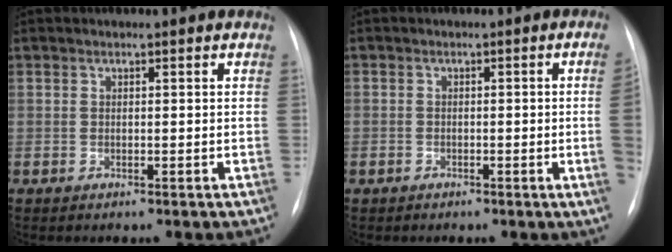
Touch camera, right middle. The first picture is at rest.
{"total": 3.0, "force": [-0.7, -0.4, 2.8], "torque": [-0.038, 0.001, -0.011]}